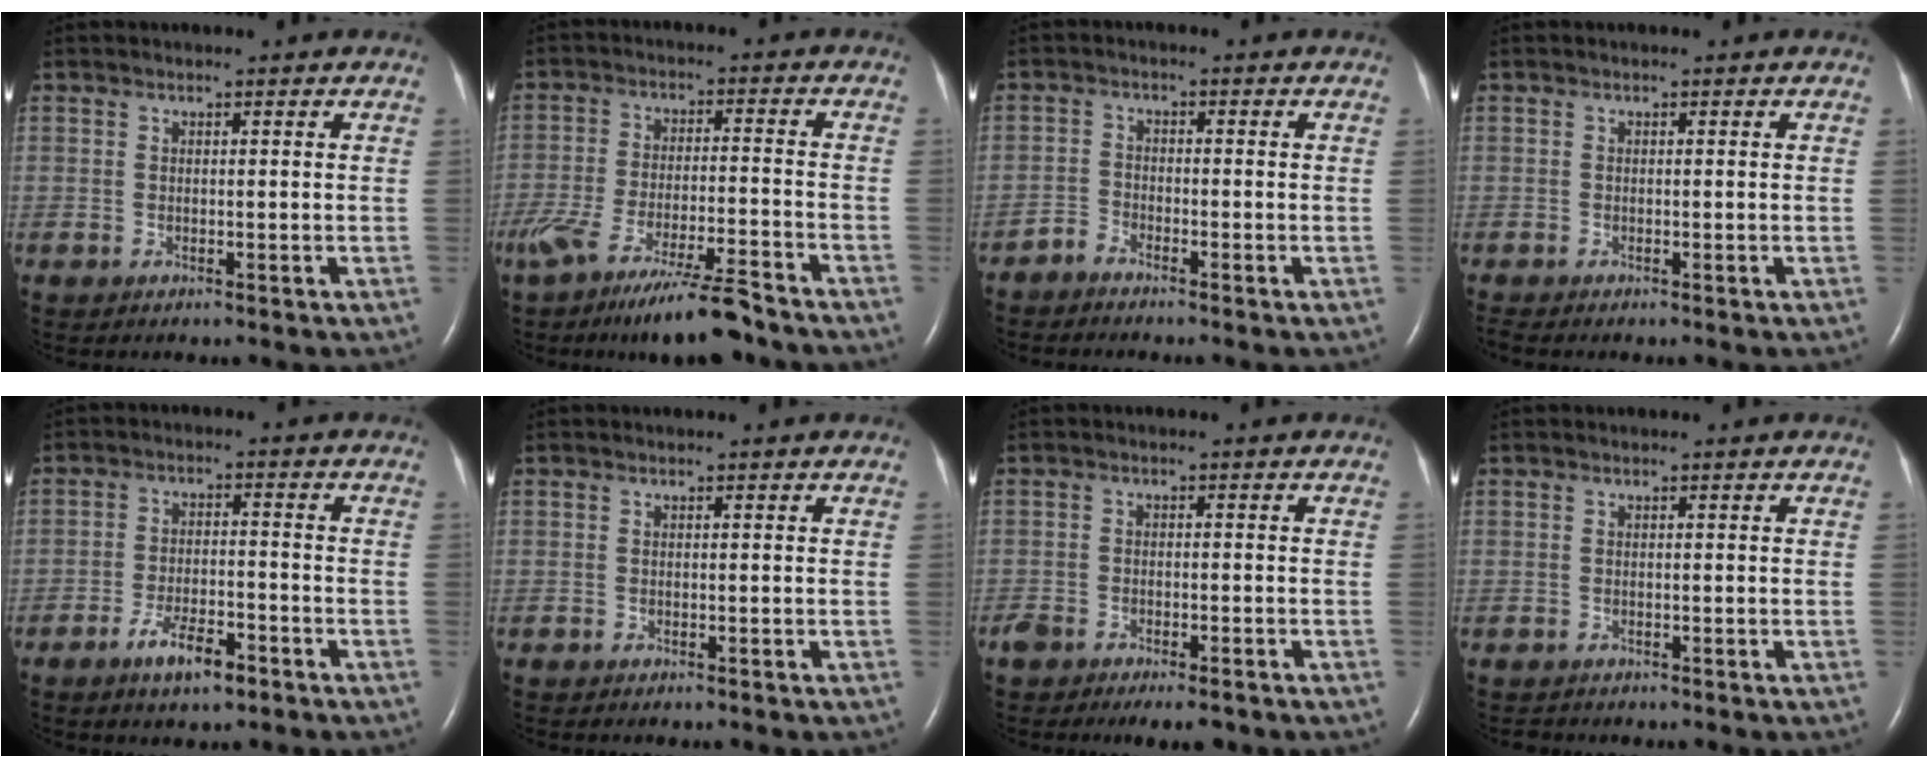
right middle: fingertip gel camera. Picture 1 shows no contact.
{"total": 14.3, "force": [-11.4, 1.4, 8.6], "torque": [-0.162, -0.034, -0.191]}
{"total": 1.8, "force": [-1.8, 0.3, 0.1], "torque": [-0.005, -0.002, -0.036]}
{"total": 0.6, "force": [-0.5, -0.2, 0.1], "torque": [-0.011, -0.005, -0.011]}
{"total": 6.0, "force": [-3.9, 1.7, 4.2], "torque": [-0.083, -0.002, -0.064]}
{"total": 0.0}
{"total": 6.6, "force": [-5.1, 2.3, 3.5], "torque": [-0.051, -0.005, -0.078]}
{"total": 0.7, "force": [-0.6, 0.2, -0.1], "torque": [-0.008, -0.001, -0.010]}